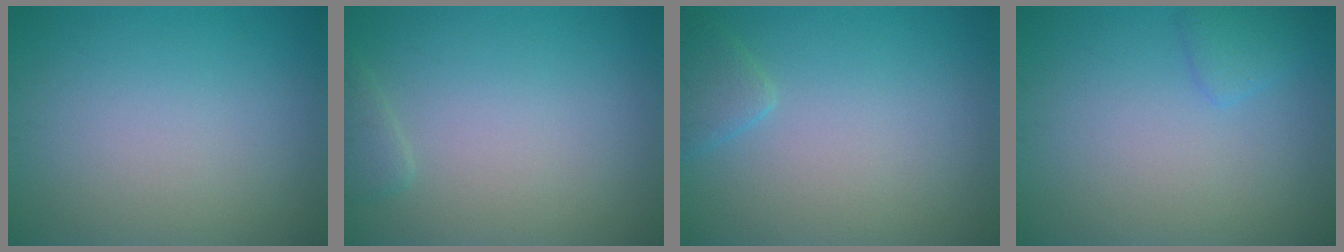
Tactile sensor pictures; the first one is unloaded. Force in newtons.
{"total": 1.2, "press": 1.2, "slide": 0.1}
{"total": 1.7, "press": 1.7, "slide": 0.2}
{"total": 1.4, "press": 1.4, "slide": 0.1}